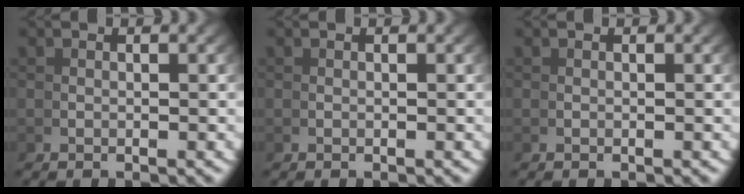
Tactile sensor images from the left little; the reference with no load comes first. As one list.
[{"total": 0.0}, {"total": 0.0}]